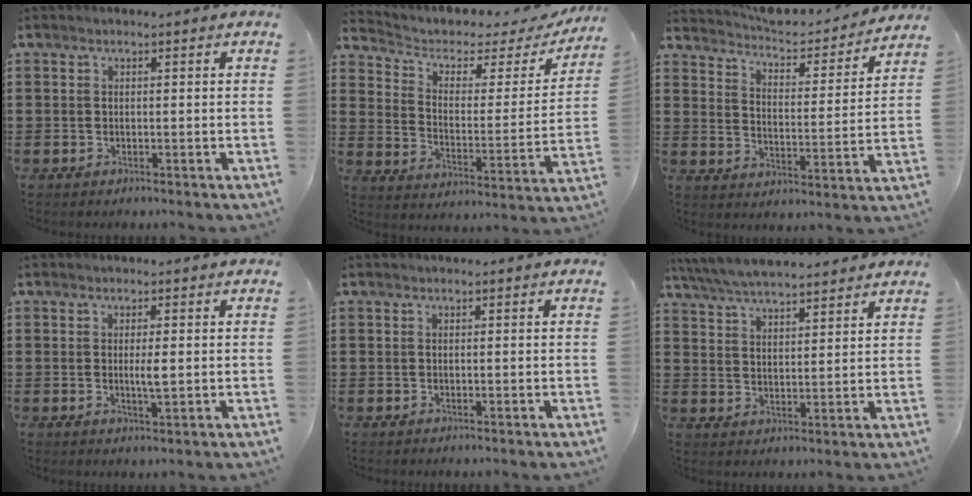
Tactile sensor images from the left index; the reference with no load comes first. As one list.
[{"total": 3.5, "force": [2.1, 2.1, 1.8], "torque": [-0.051, -0.013, 0.029]}, {"total": 4.4, "force": [4.3, 0.3, 0.7], "torque": [-0.040, -0.037, 0.069]}, {"total": 2.5, "force": [0.1, 0.4, 2.5], "torque": [-0.046, -0.005, 0.001]}, {"total": 0.0}, {"total": 5.8, "force": [5.5, 0.7, 1.6], "torque": [-0.050, -0.018, 0.101]}]